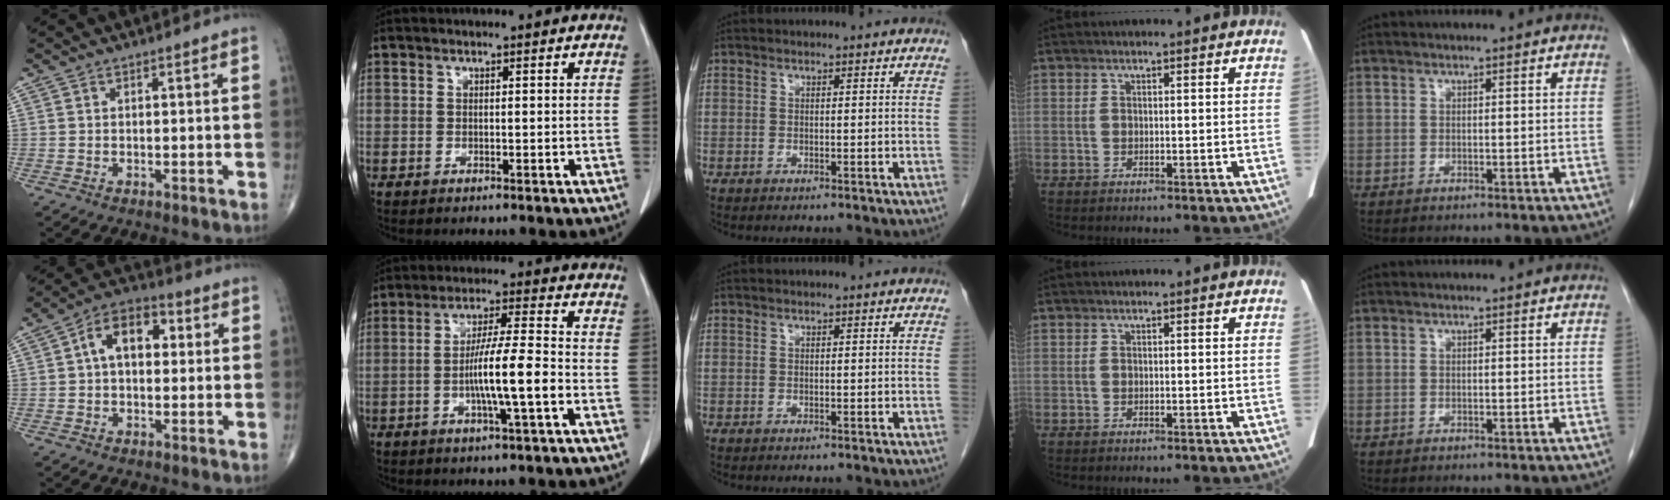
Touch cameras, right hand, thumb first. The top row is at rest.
{"thumb": {"total": 9.5, "force": [1.4, 6.0, 7.3], "torque": [-0.105, 0.028, 0.014]}, "index": {"total": 8.9, "force": [-2.3, -0.1, 8.6], "torque": [-0.154, 0.000, -0.045]}}